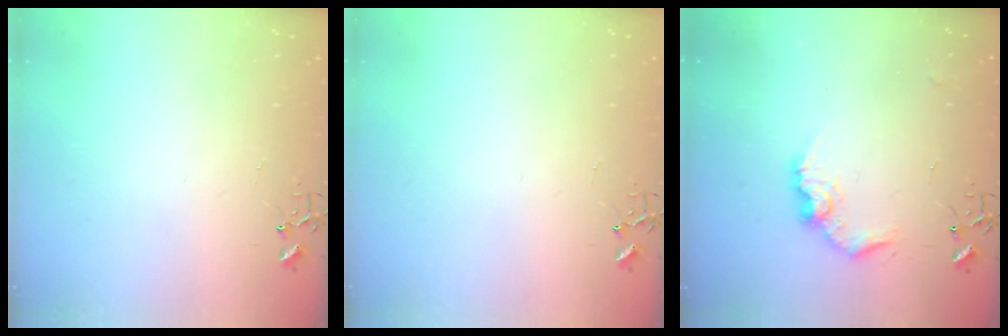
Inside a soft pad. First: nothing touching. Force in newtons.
{"total": 0.0}
{"total": 9.9, "press": 9.9, "slide": 0.1}